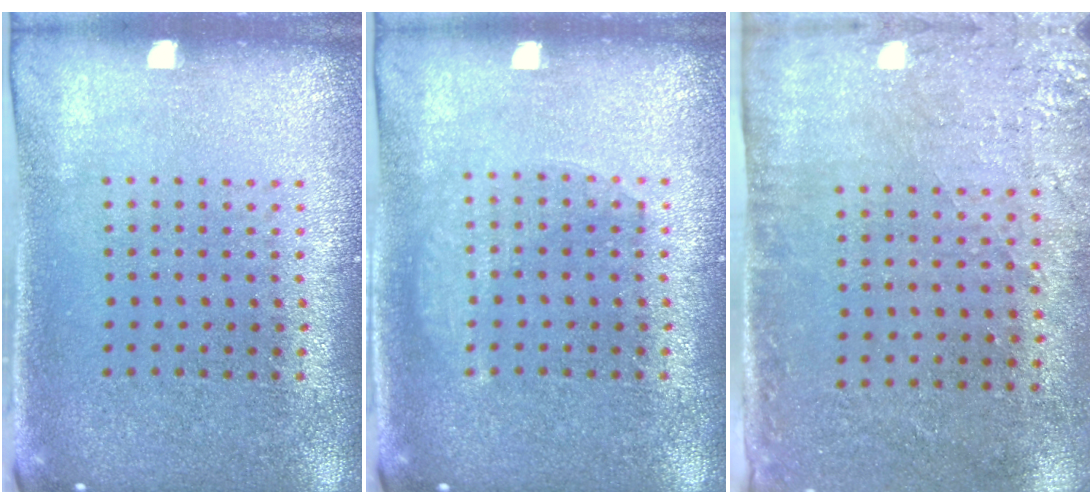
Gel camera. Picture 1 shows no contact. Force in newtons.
{"total": 1.3, "press": 1.3, "slide": 0.2}
{"total": 2.9, "press": 2.3, "slide": 1.7}